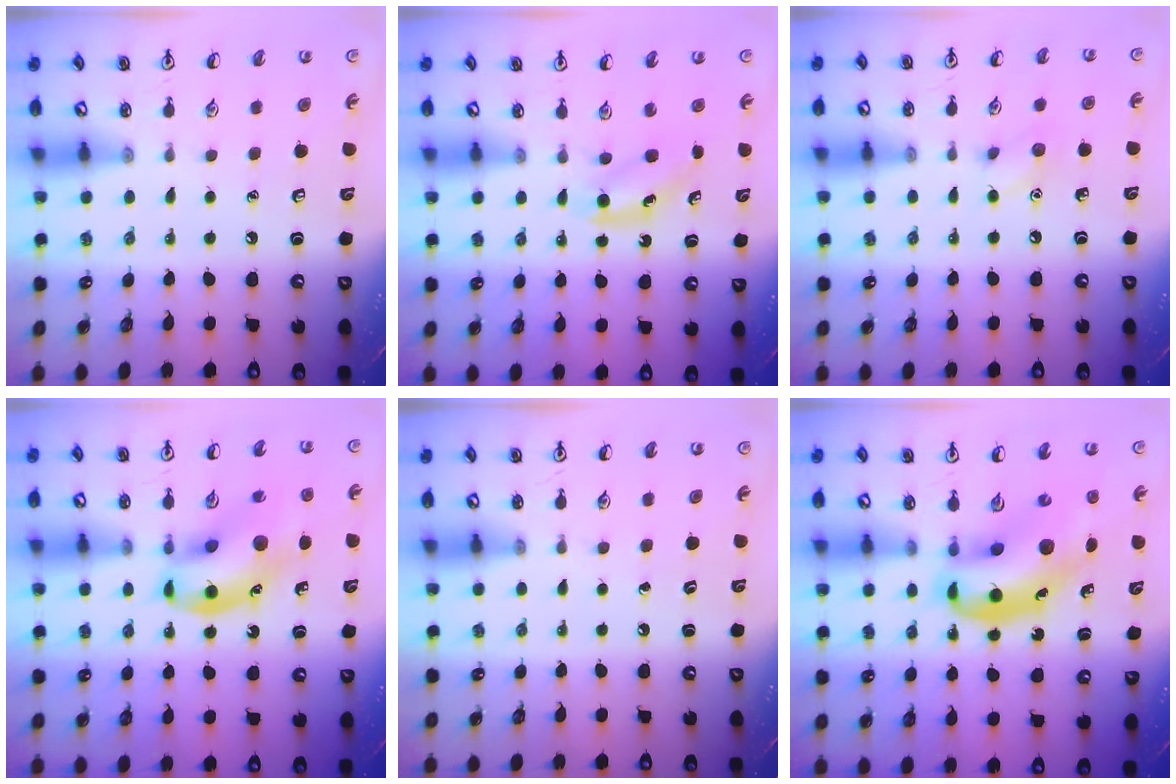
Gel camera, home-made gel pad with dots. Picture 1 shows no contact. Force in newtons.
{"total": 4.0, "press": 3.9, "slide": 0.9}
{"total": 6.8, "press": 6.5, "slide": 1.9}
{"total": 14.1, "press": 13.7, "slide": 3.2}
{"total": 0.0}
{"total": 12.7, "press": 12.3, "slide": 3.3}